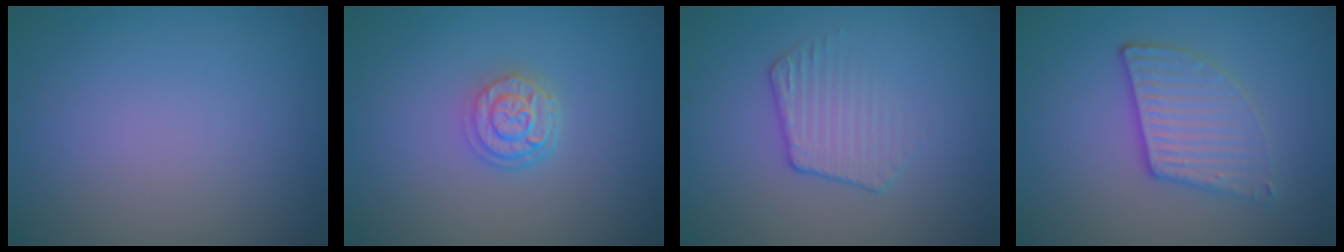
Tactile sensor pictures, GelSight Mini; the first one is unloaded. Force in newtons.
{"total": 2.6, "press": 2.1, "slide": 1.5}
{"total": 2.1, "press": 1.5, "slide": 1.4}
{"total": 3.6, "press": 3.1, "slide": 1.8}